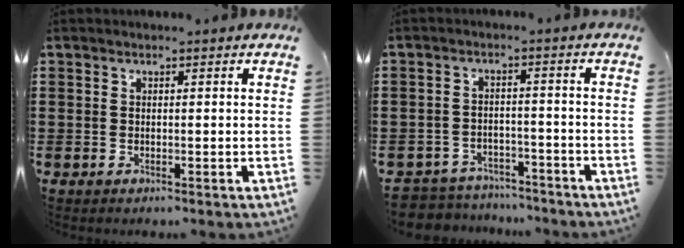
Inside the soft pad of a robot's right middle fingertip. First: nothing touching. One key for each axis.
{"total": 4.4, "fx": -4.4, "fy": 0.7, "fz": -0.3, "tx": -0.009, "ty": 0.004, "tz": -0.096}